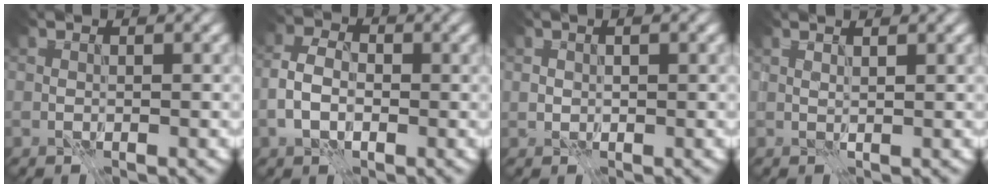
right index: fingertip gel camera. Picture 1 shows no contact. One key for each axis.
{"total": 3.6, "fx": -0.9, "fy": 2.4, "fz": 2.5, "tx": -0.053, "ty": 0.004, "tz": -0.024}
{"total": 1.2, "fx": 0.5, "fy": 0.8, "fz": 0.8, "tx": -0.016, "ty": 0.003, "tz": 0.009}
{"total": 1.6, "fx": 1.1, "fy": 0.4, "fz": 1.2, "tx": -0.015, "ty": -0.005, "tz": 0.004}